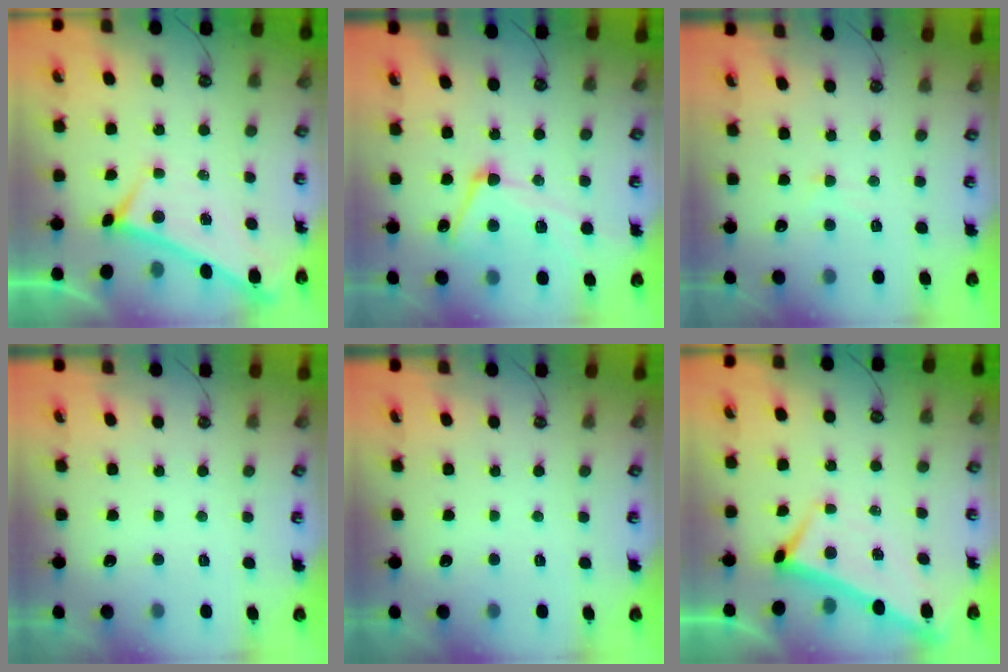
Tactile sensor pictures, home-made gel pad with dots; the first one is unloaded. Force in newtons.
{"total": 7.6, "press": 7.5, "slide": 1.3}
{"total": 2.0, "press": 1.9, "slide": 0.5}
{"total": 0.0}
{"total": 0.0}
{"total": 1.9, "press": 1.9, "slide": 0.2}